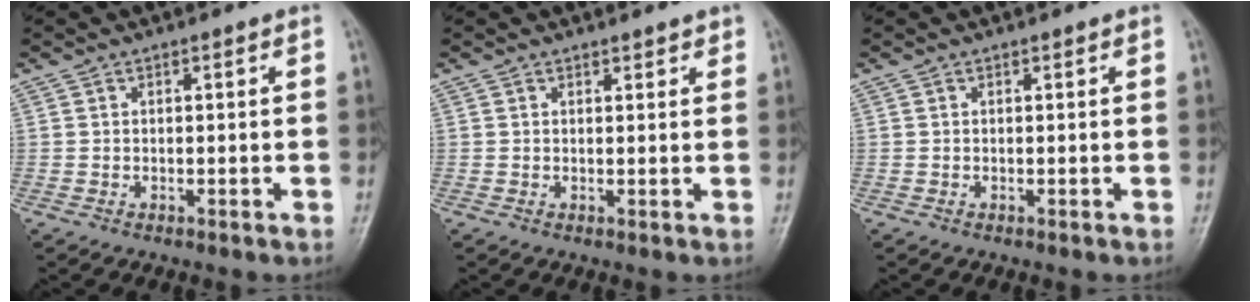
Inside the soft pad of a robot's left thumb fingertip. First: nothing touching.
{"total": 1.5, "force": [1.3, 0.6, 0.6], "torque": [0.001, -0.006, 0.014]}
{"total": 0.0}